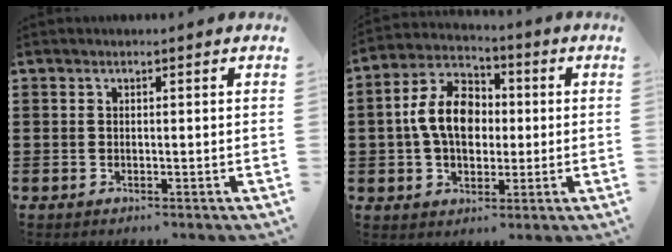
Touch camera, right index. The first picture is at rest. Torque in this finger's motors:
{"motor_torque": [0.97, -0.35, 0.47, 0.21]}